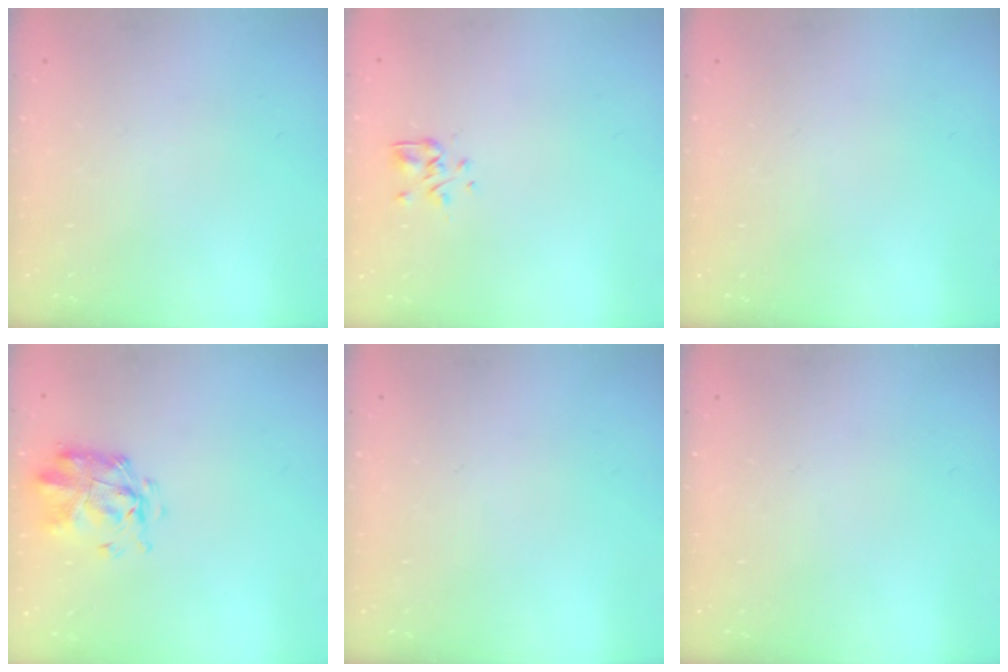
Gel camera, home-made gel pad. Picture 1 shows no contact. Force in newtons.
{"total": 2.5, "press": 2.3, "slide": 1.0}
{"total": 0.0}
{"total": 3.0, "press": 2.8, "slide": 1.0}
{"total": 0.0}
{"total": 0.0}